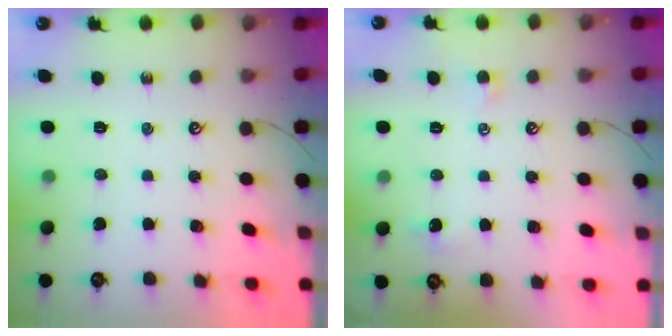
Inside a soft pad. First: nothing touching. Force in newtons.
{"total": 0.0}